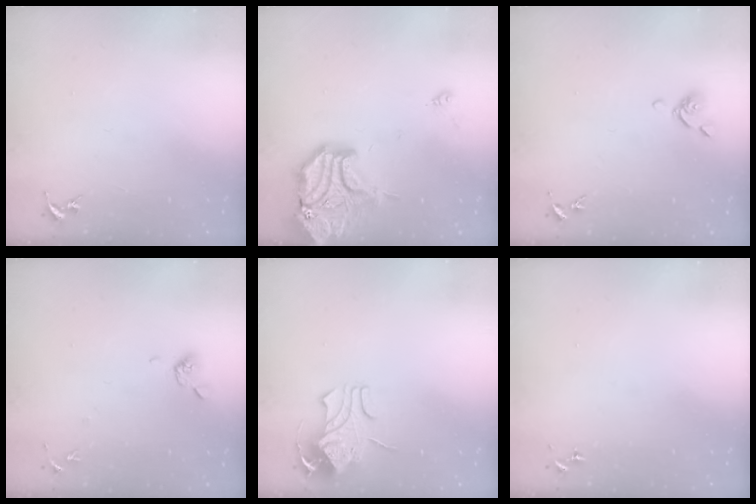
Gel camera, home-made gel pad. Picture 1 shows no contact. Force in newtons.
{"total": 20.7, "press": 20.5, "slide": 3.1}
{"total": 6.8, "press": 6.7, "slide": 0.9}
{"total": 7.1, "press": 6.8, "slide": 1.8}
{"total": 8.9, "press": 8.9, "slide": 0.7}
{"total": 0.0}